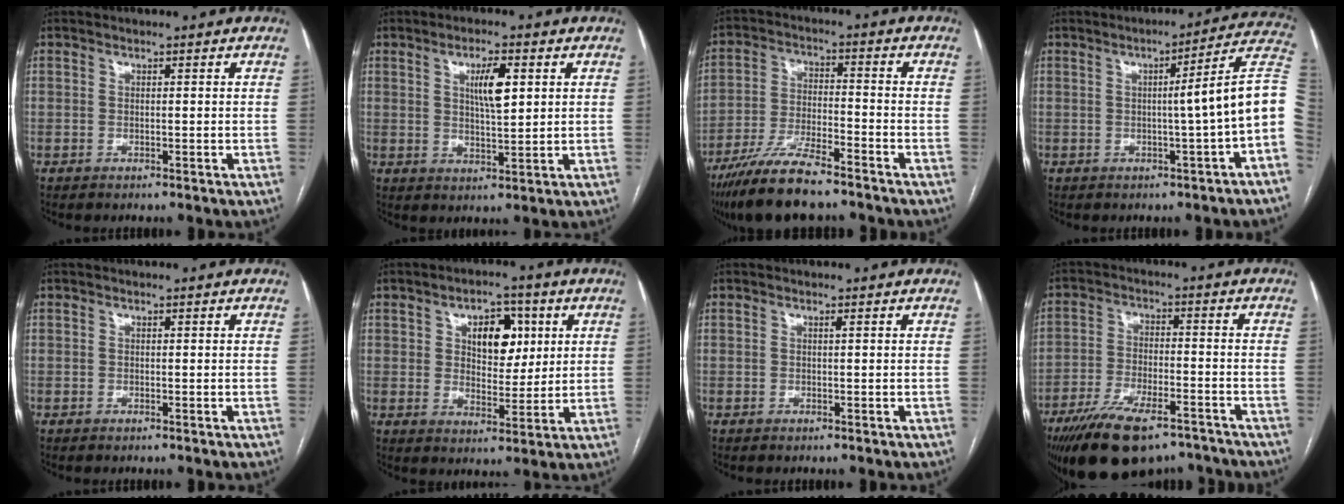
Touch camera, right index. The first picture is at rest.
{"total": 5.7, "force": [1.9, 1.3, 5.2], "torque": [-0.093, 0.001, 0.034]}
{"total": 11.3, "force": [-9.0, 1.8, 6.7], "torque": [-0.128, -0.023, -0.162]}
{"total": 9.9, "force": [-0.6, -1.6, 9.8], "torque": [-0.113, 0.021, -0.014]}
{"total": 0.0}
{"total": 8.3, "force": [2.8, 4.8, 6.2], "torque": [-0.087, 0.015, 0.049]}
{"total": 0.0}
{"total": 16.6, "force": [-12.7, 5.6, 9.0], "torque": [-0.159, -0.007, -0.202]}